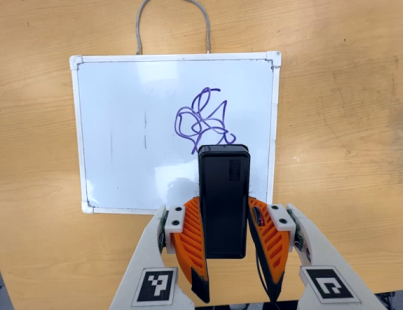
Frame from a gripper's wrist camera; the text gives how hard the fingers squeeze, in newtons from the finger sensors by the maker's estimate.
{"total": 4.0, "left": 2.7, "right": 5.4}